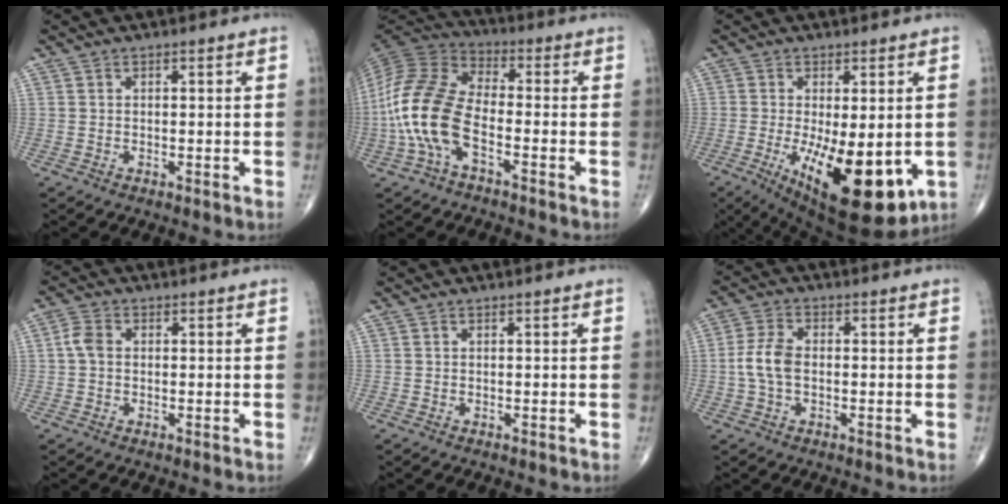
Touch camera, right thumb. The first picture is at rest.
{"total": 15.0, "force": [-4.3, 7.4, 12.3], "torque": [-0.266, 0.032, -0.092]}
{"total": 17.2, "force": [-4.4, 6.8, 15.1], "torque": [-0.216, -0.028, -0.045]}
{"total": 3.0, "force": [0.1, 2.2, 2.1], "torque": [-0.045, 0.008, -0.004]}
{"total": 0.0}
{"total": 5.6, "force": [-0.6, 3.3, 4.6], "torque": [-0.106, 0.014, -0.016]}